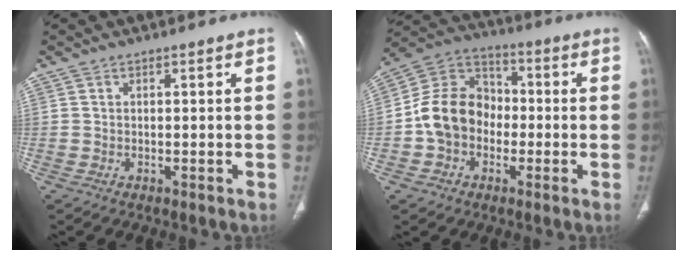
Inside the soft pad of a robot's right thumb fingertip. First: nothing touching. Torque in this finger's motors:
{"motor_torque": [1.92, 1.91, 0.64, -0.69, 0.13]}